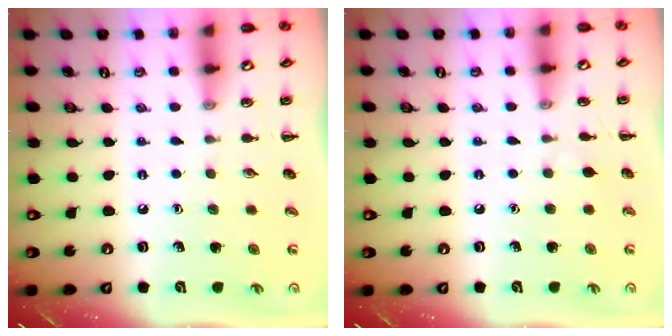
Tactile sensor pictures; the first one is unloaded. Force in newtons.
{"total": 3.0, "press": 2.7, "slide": 1.2}